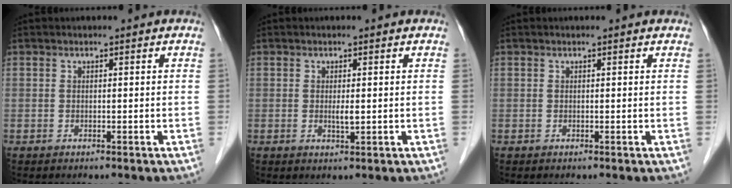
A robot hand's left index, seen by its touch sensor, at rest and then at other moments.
{"total": 1.5, "force": [0.0, 0.2, 1.5], "torque": [-0.030, -0.002, 0.003]}
{"total": 0.5, "force": [0.5, 0.0, 0.2], "torque": [-0.007, -0.001, 0.001]}